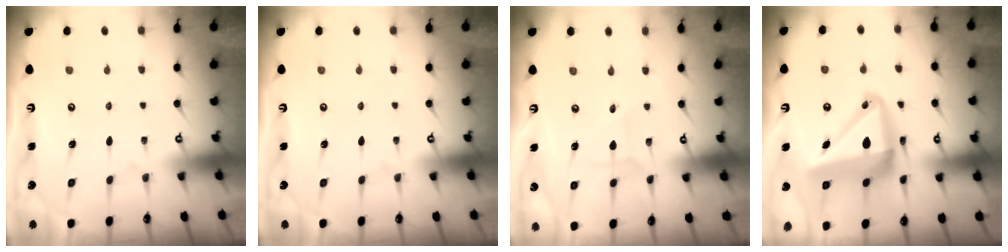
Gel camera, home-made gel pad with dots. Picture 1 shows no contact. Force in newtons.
{"total": 0.0}
{"total": 3.2, "press": 3.2, "slide": 0.3}
{"total": 16.4, "press": 16.2, "slide": 2.9}